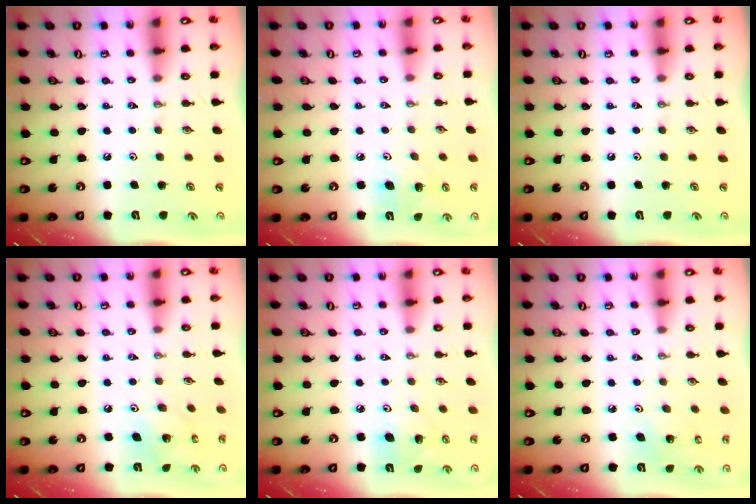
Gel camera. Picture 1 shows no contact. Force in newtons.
{"total": 6.1, "press": 6.0, "slide": 1.0}
{"total": 0.0}
{"total": 6.8, "press": 6.8, "slide": 0.1}
{"total": 7.4, "press": 7.3, "slide": 1.2}
{"total": 5.1, "press": 4.8, "slide": 1.5}